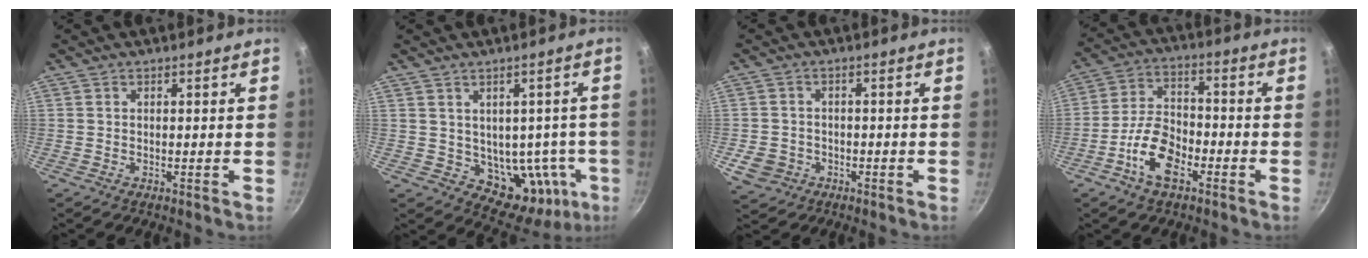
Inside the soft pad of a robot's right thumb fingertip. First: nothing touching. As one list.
[{"total": 13.8, "force": [-1.7, 10.0, 9.4], "torque": [-0.080, -0.005, -0.002]}, {"total": 5.4, "force": [-1.8, 4.6, 2.2], "torque": [-0.039, 0.017, -0.026]}, {"total": 10.7, "force": [-4.9, 5.7, 7.6], "torque": [-0.129, 0.039, -0.098]}]